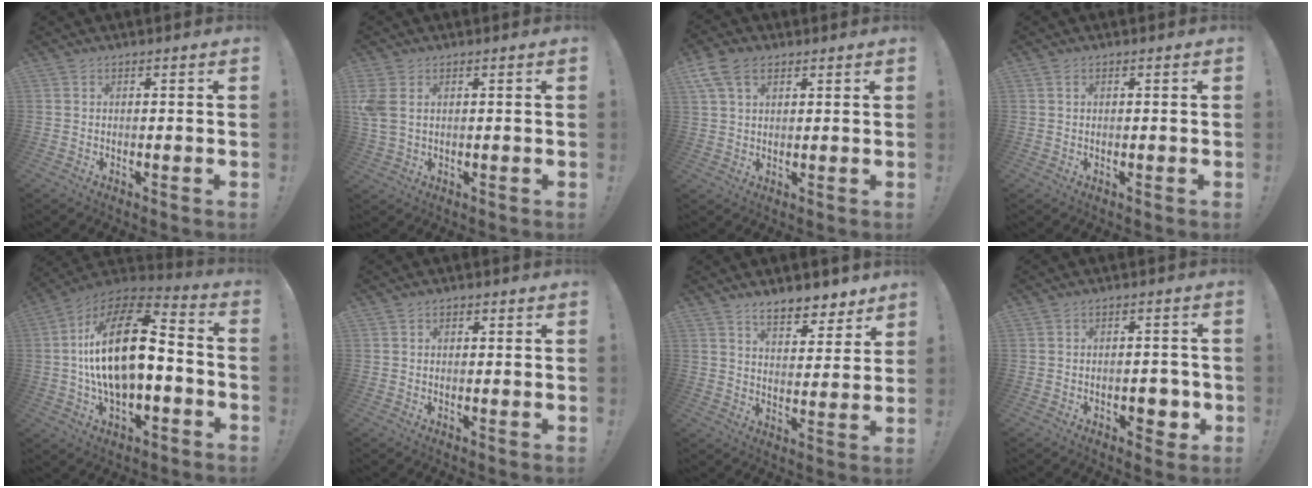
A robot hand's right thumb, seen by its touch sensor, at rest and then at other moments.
{"total": 5.4, "force": [1.7, 3.4, 3.9], "torque": [-0.092, -0.005, 0.034]}
{"total": 8.1, "force": [4.1, 5.2, 4.6], "torque": [-0.080, -0.001, 0.082]}
{"total": 0.7, "force": [0.4, 0.4, 0.3], "torque": [-0.008, 0.002, 0.008]}
{"total": 21.8, "force": [1.3, 11.0, 18.8], "torque": [-0.334, 0.006, 0.024]}
{"total": 1.1, "force": [0.3, 1.0, 0.4], "torque": [0.000, 0.000, 0.004]}
{"total": 9.0, "force": [7.3, 3.6, 3.7], "torque": [-0.043, -0.053, 0.133]}
{"total": 4.9, "force": [-1.4, 3.5, 3.1], "torque": [-0.023, 0.006, -0.023]}